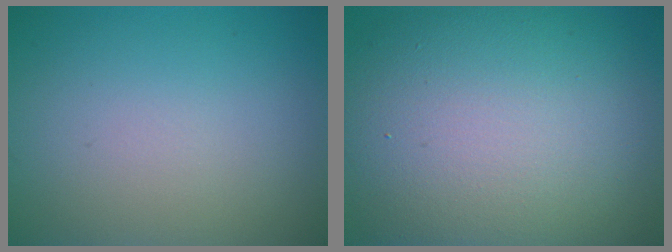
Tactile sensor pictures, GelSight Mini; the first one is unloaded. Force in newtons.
{"total": 14.5, "press": 14.5, "slide": 0.8}